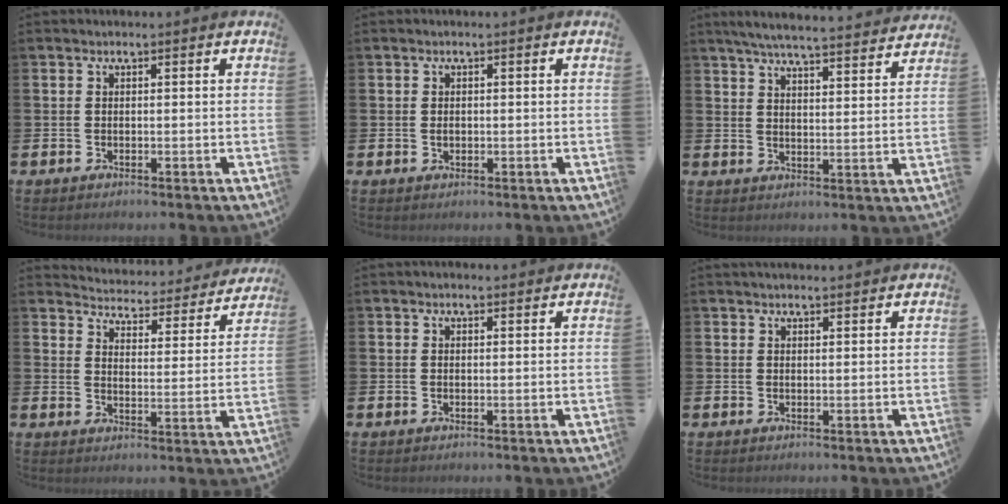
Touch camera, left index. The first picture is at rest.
{"total": 0.8, "force": [0.0, 0.6, 0.5], "torque": [-0.004, 0.002, -0.003]}
{"total": 6.0, "force": [5.8, 0.1, 1.6], "torque": [-0.042, -0.039, 0.100]}
{"total": 4.2, "force": [4.2, 0.8, 0.4], "torque": [-0.023, -0.042, 0.064]}
{"total": 0.8, "force": [0.8, 0.1, 0.3], "torque": [0.005, -0.002, 0.012]}
{"total": 1.5, "force": [1.5, 0.1, 0.3], "torque": [0.004, -0.006, 0.025]}